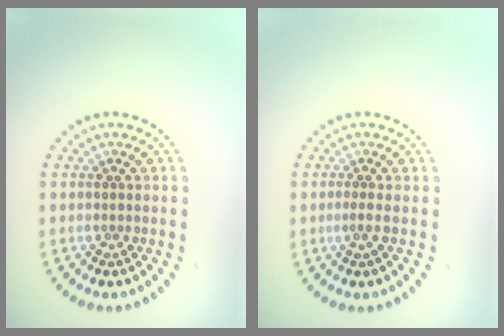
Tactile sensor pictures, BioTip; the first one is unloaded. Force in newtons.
{"total": 0.6, "press": 0.3, "slide": 0.5}